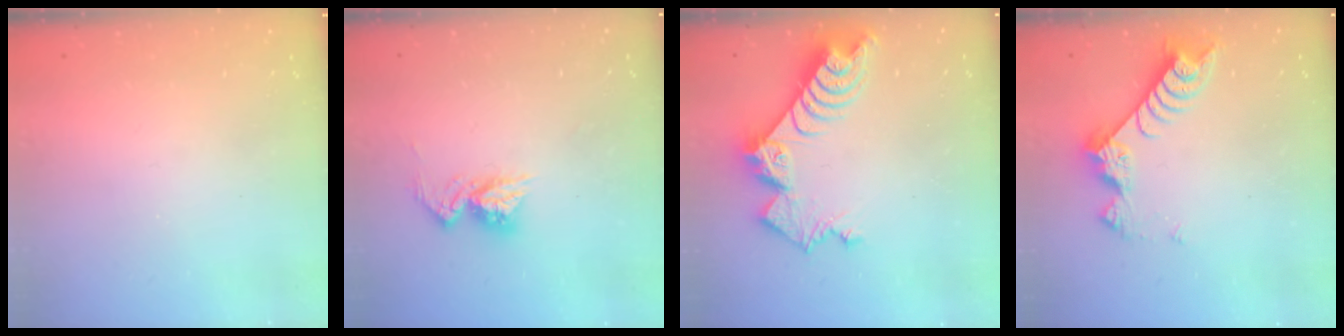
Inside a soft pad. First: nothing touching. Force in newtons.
{"total": 9.6, "press": 9.6, "slide": 0.8}
{"total": 10.7, "press": 10.6, "slide": 1.1}
{"total": 9.0, "press": 9.0, "slide": 1.0}